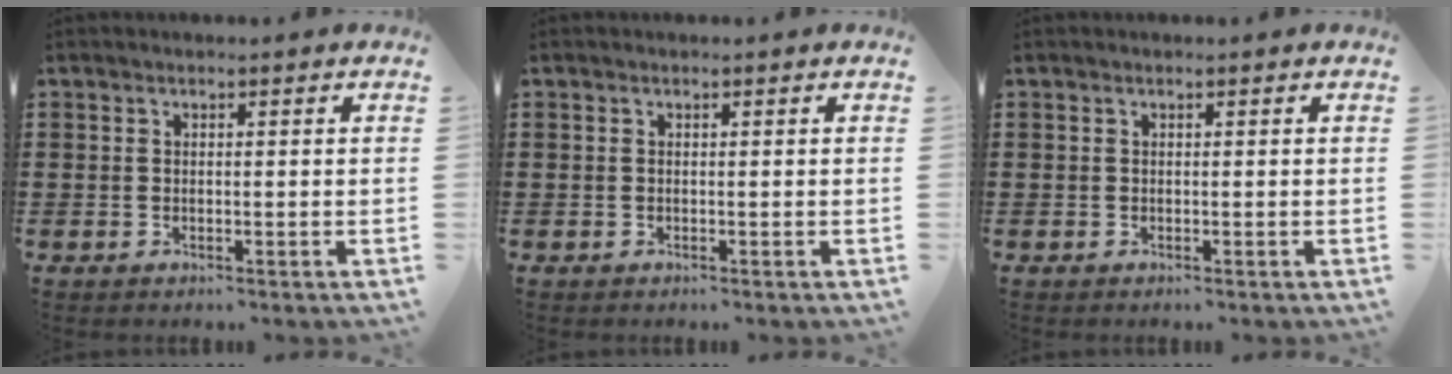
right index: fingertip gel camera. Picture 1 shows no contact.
{"total": 0.0}
{"total": 0.0}